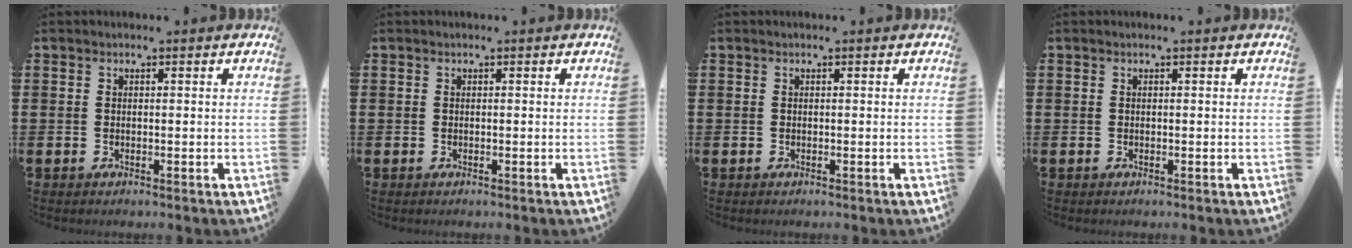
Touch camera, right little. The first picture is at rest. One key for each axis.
{"total": 0.0}
{"total": 0.0}
{"total": 0.0}